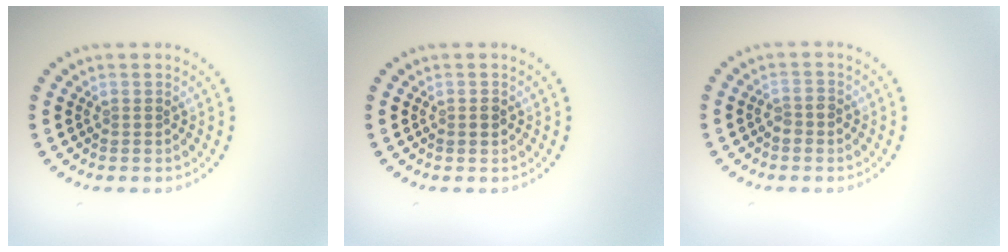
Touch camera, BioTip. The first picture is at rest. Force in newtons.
{"total": 1.1, "press": 1.1, "slide": 0.0}
{"total": 1.4, "press": 1.3, "slide": 0.6}